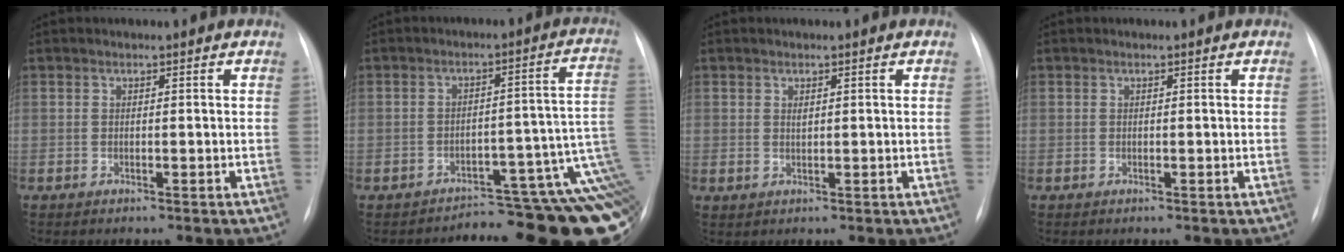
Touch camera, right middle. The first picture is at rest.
{"total": 13.0, "force": [-9.1, 3.1, 8.8], "torque": [-0.017, 0.074, -0.093]}
{"total": 0.7, "force": [0.5, 0.2, 0.5], "torque": [-0.009, 0.003, 0.012]}
{"total": 0.0}